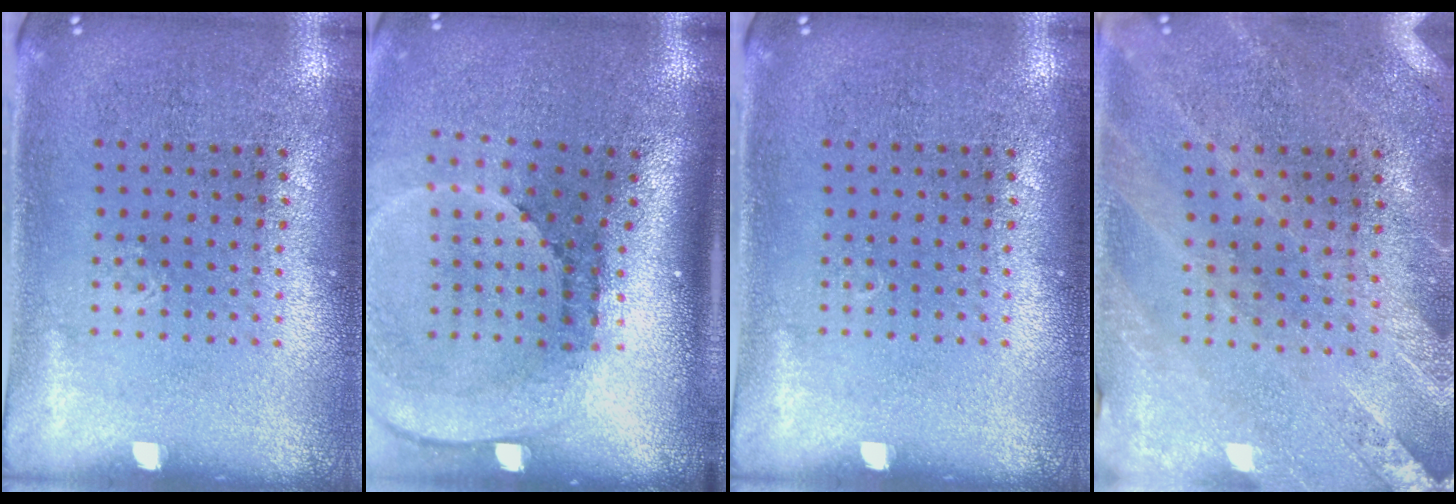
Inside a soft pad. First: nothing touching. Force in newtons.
{"total": 2.6, "press": 1.8, "slide": 1.8}
{"total": 0.0}
{"total": 0.5, "press": 0.5, "slide": 0.2}